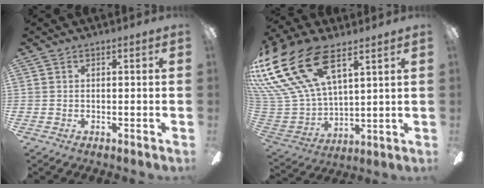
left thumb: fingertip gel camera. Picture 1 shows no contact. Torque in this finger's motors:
{"motor_torque": [2.84, 2.17, 1.38, -1.39, 0.59]}